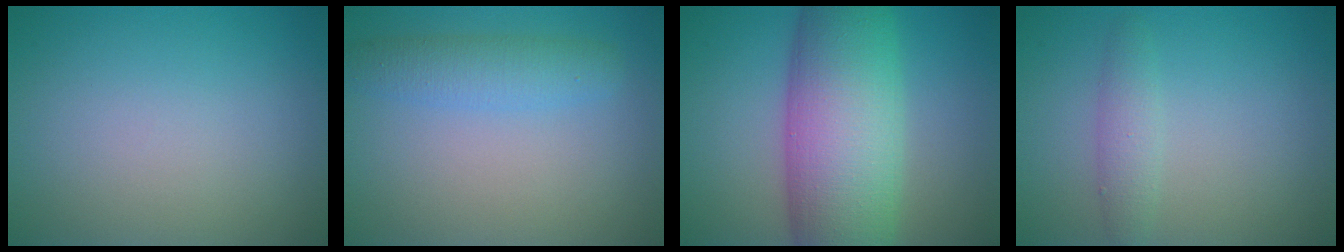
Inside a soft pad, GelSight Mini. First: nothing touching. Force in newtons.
{"total": 3.1, "press": 3.1, "slide": 0.0}
{"total": 12.3, "press": 12.3, "slide": 0.4}
{"total": 1.9, "press": 1.9, "slide": 0.0}